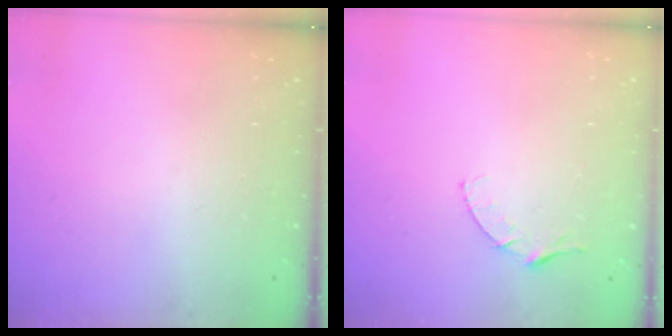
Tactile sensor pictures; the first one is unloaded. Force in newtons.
{"total": 4.1, "press": 4.0, "slide": 0.4}